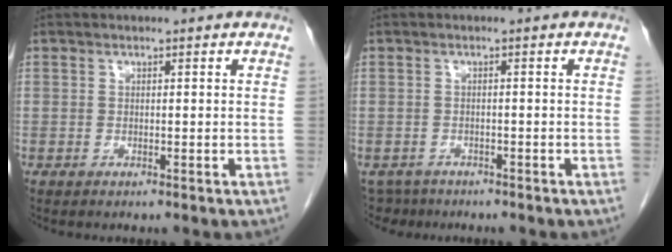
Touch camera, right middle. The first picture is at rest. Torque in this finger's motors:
{"motor_torque": [-0.35, -0.35, -0.08, -0.03]}